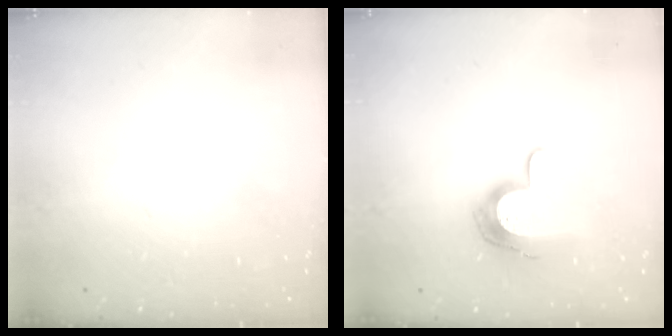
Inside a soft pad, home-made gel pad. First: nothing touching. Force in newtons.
{"total": 12.1, "press": 12.1, "slide": 0.6}